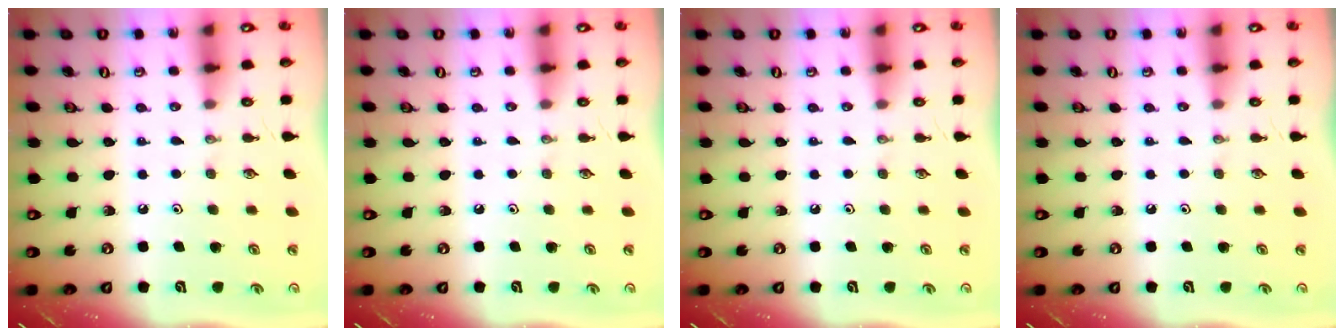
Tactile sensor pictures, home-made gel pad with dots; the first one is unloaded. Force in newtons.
{"total": 0.0}
{"total": 0.0}
{"total": 0.0}